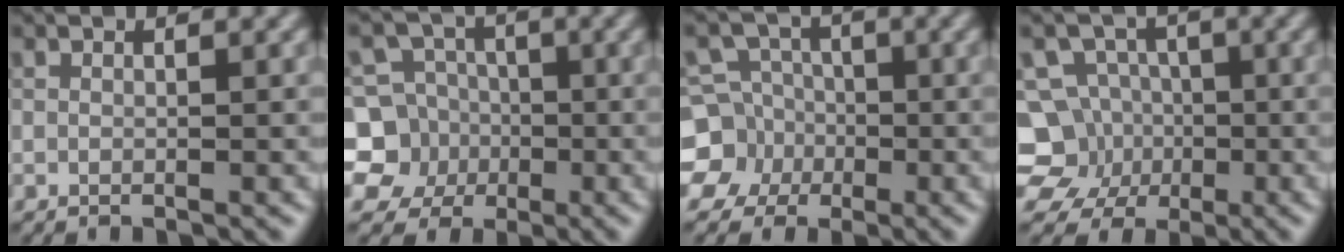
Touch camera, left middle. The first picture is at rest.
{"total": 8.0, "force": [-1.3, 7.7, 2.0], "torque": [-0.039, 0.021, -0.060]}
{"total": 6.6, "force": [-1.8, 6.2, 1.3], "torque": [-0.022, 0.012, -0.062]}
{"total": 9.4, "force": [-2.5, 8.7, 2.6], "torque": [-0.043, 0.012, -0.075]}